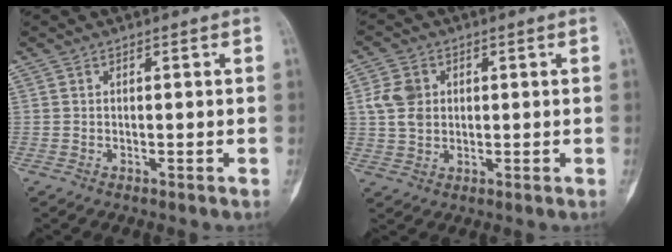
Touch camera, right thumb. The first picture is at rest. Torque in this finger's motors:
{"motor_torque": [-0.43, 0.07, 0.52, 0.43, 0.06]}